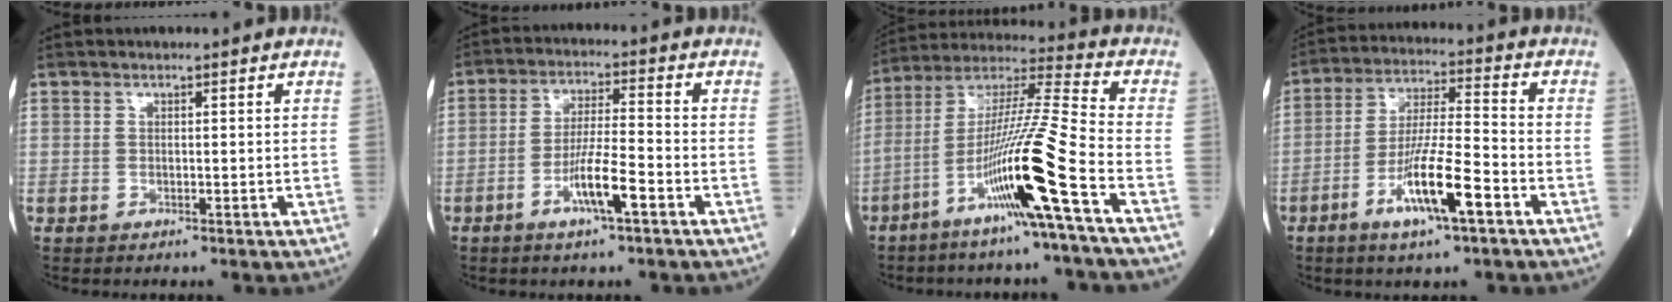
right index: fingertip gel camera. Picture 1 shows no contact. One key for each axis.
{"total": 8.2, "fx": -3.7, "fy": 0.5, "fz": 7.2, "tx": -0.139, "ty": -0.004, "tz": -0.068}
{"total": 16.3, "fx": -7.1, "fy": -1.8, "fz": 14.5, "tx": -0.279, "ty": -0.010, "tz": -0.135}
{"total": 11.3, "fx": -5.3, "fy": 1.0, "fz": 10.0, "tx": -0.187, "ty": -0.010, "tz": -0.097}